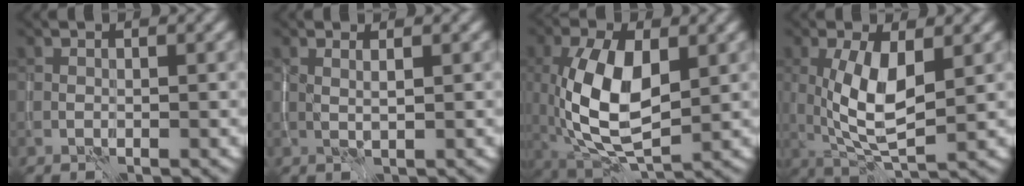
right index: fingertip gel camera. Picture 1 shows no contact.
{"total": 1.2, "force": [0.6, 0.1, 1.0], "torque": [-0.017, -0.003, 0.010]}
{"total": 9.2, "force": [0.2, 4.4, 8.0], "torque": [-0.166, -0.001, 0.005]}
{"total": 6.1, "force": [0.6, 2.2, 5.6], "torque": [-0.117, -0.011, 0.013]}